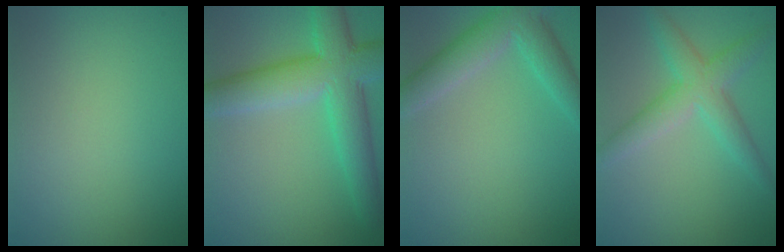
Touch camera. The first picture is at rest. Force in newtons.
{"total": 7.9, "press": 7.9, "slide": 0.2}
{"total": 4.8, "press": 4.8, "slide": 0.2}
{"total": 4.0, "press": 4.0, "slide": 0.2}